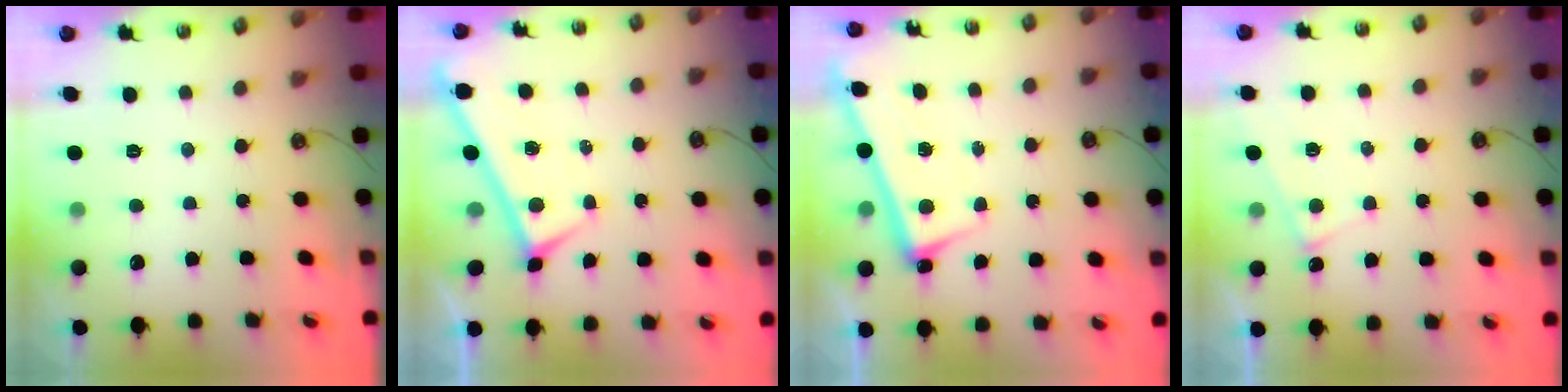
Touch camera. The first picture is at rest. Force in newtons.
{"total": 0.0}
{"total": 2.5, "press": 2.5, "slide": 0.7}
{"total": 5.5, "press": 5.5, "slide": 0.2}